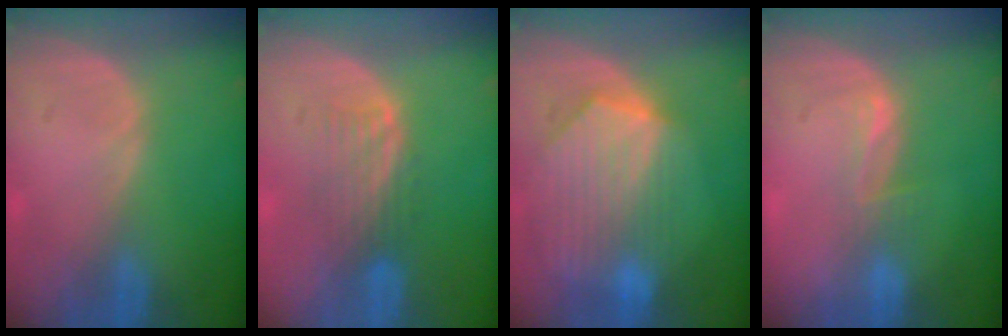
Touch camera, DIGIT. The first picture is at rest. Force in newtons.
{"total": 4.6, "press": 4.0, "slide": 2.3}
{"total": 10.0, "press": 8.8, "slide": 4.7}
{"total": 2.6, "press": 2.0, "slide": 1.6}